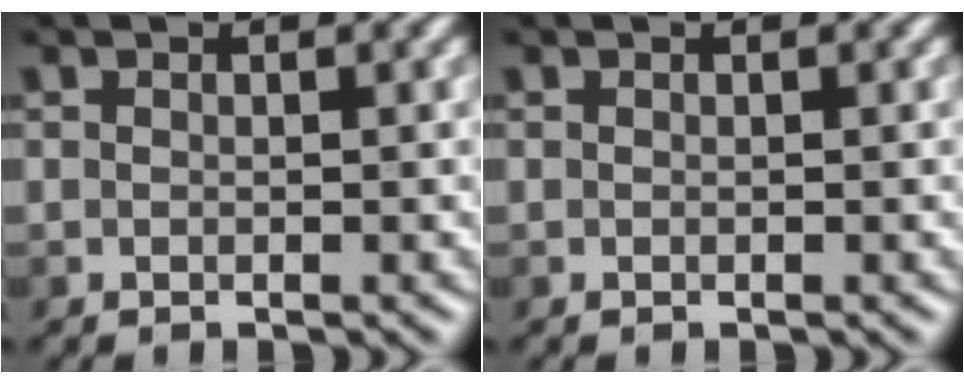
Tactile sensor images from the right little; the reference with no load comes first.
{"total": 0.0}